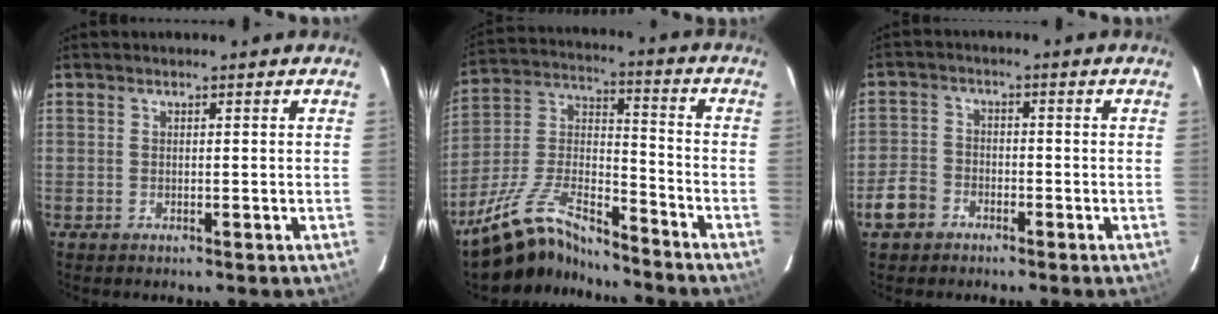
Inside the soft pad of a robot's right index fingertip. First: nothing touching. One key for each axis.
{"total": 15.7, "fx": -13.2, "fy": 4.8, "fz": 7.0, "tx": -0.156, "ty": 0.023, "tz": -0.243}
{"total": 5.9, "fx": -3.3, "fy": 4.5, "fz": 1.7, "tx": -0.042, "ty": 0.016, "tz": -0.062}